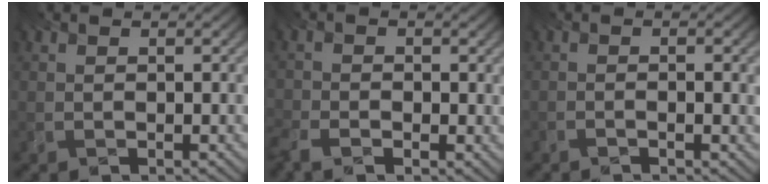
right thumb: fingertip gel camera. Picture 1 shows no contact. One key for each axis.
{"total": 2.9, "fx": -2.0, "fy": 1.8, "fz": 1.0, "tx": -0.034, "ty": -0.007, "tz": -0.045}
{"total": 1.5, "fx": -0.7, "fy": 0.2, "fz": 1.3, "tx": -0.015, "ty": -0.001, "tz": -0.022}